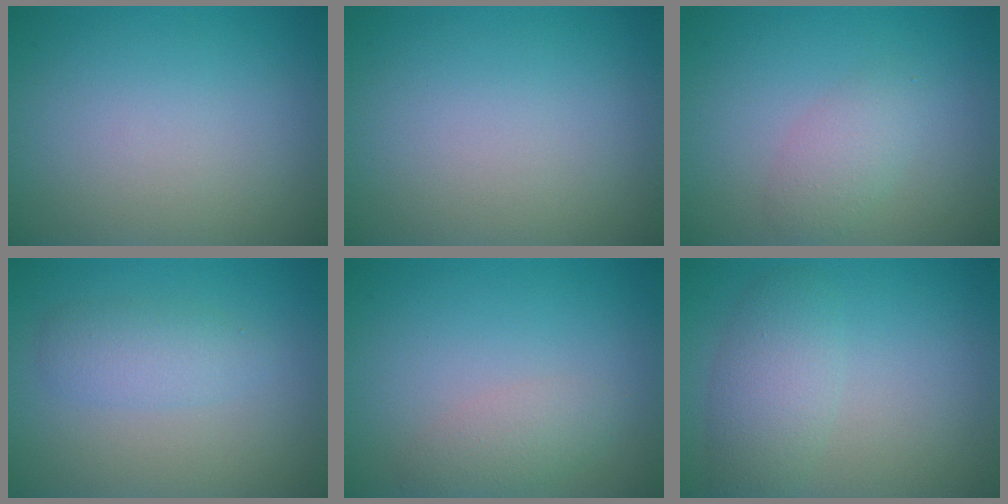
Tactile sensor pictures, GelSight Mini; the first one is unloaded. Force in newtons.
{"total": 0.0}
{"total": 2.1, "press": 2.1, "slide": 0.0}
{"total": 2.4, "press": 2.4, "slide": 0.1}
{"total": 2.0, "press": 2.0, "slide": 0.0}
{"total": 3.4, "press": 3.4, "slide": 0.2}